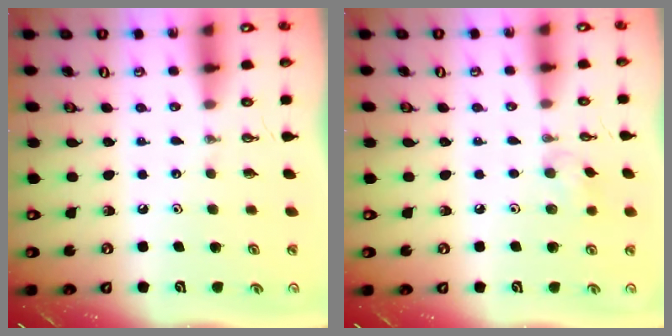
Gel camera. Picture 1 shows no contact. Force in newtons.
{"total": 6.7, "press": 6.6, "slide": 0.8}